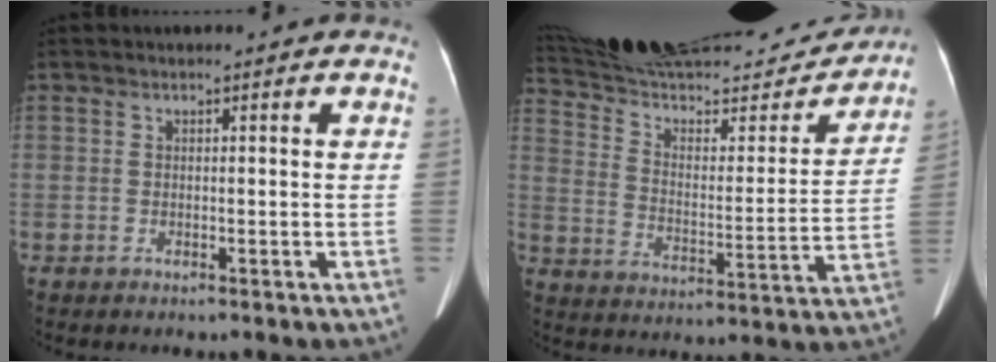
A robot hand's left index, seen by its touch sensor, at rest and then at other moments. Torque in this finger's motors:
{"motor_torque": [0.78, -1.36, 0.38, 0.07]}